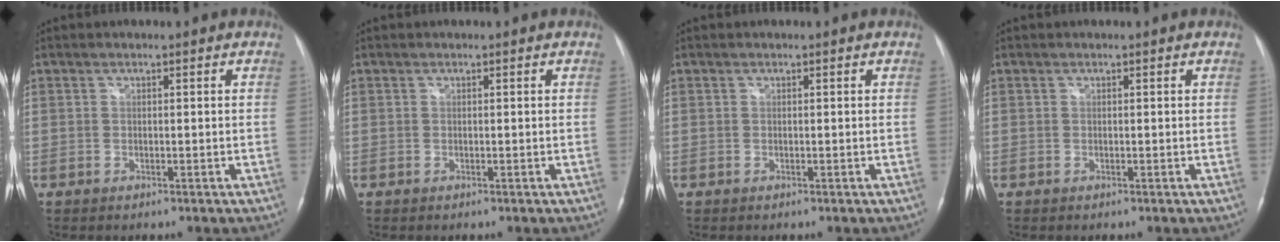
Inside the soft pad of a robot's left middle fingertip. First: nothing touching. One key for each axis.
{"total": 0.0}
{"total": 0.0}
{"total": 0.0}